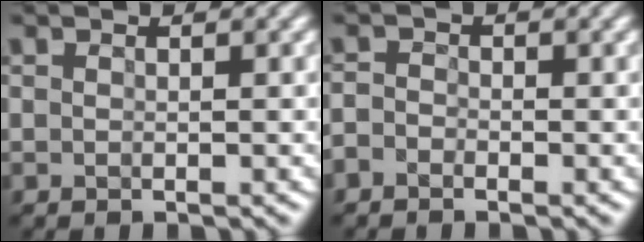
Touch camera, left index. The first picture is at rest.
{"total": 1.6, "force": [-1.2, 0.9, 0.4], "torque": [0.002, 0.012, -0.025]}